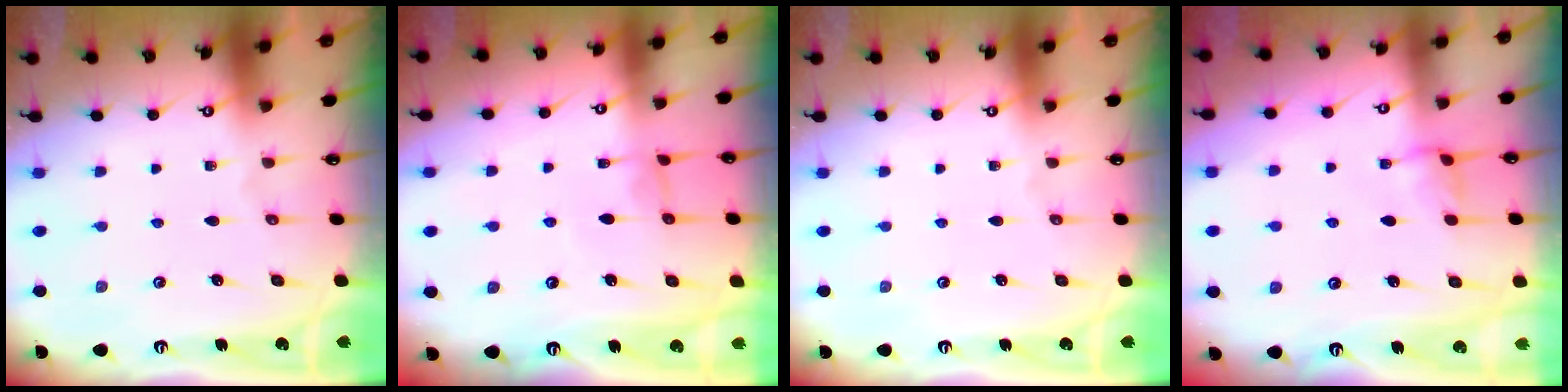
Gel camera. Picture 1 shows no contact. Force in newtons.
{"total": 0.7, "press": 0.3, "slide": 0.6}
{"total": 0.0}
{"total": 3.1, "press": 3.1, "slide": 0.3}